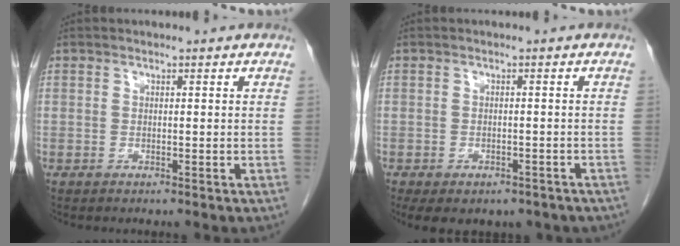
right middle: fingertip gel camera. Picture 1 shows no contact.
{"total": 10.4, "force": [-7.4, 5.6, 4.8], "torque": [-0.081, -0.001, -0.081]}